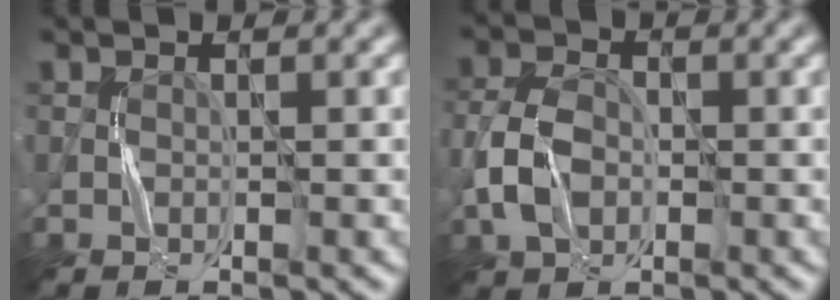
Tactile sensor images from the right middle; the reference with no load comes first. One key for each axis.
{"total": 4.2, "fx": -1.0, "fy": 3.1, "fz": 2.7, "tx": -0.061, "ty": 0.003, "tz": -0.024}